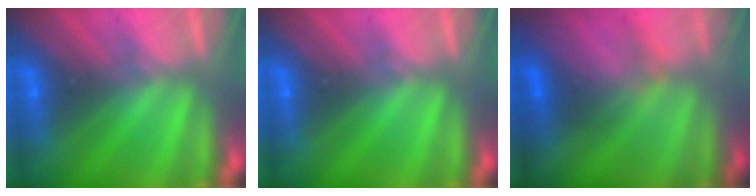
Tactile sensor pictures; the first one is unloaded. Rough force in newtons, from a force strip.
{"total": 0.0}
{"total": 4.5}